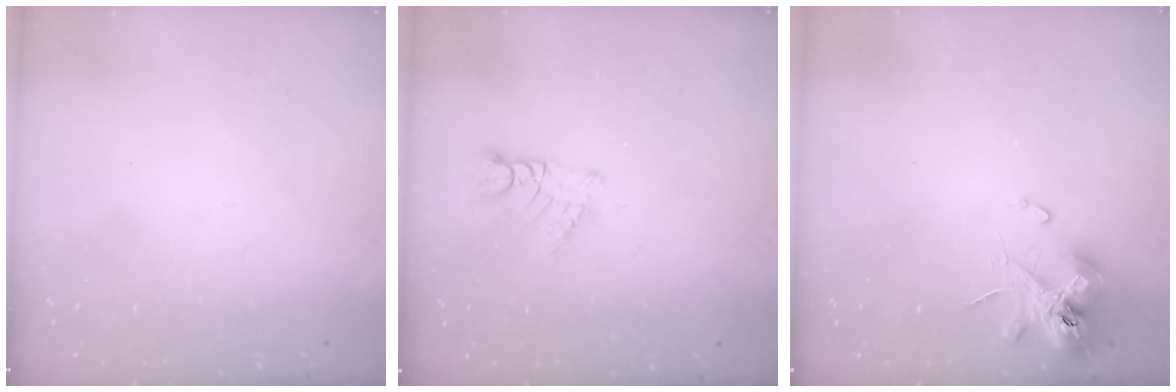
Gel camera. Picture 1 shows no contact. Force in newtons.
{"total": 1.1, "press": 1.1, "slide": 0.1}
{"total": 11.2, "press": 11.1, "slide": 1.5}